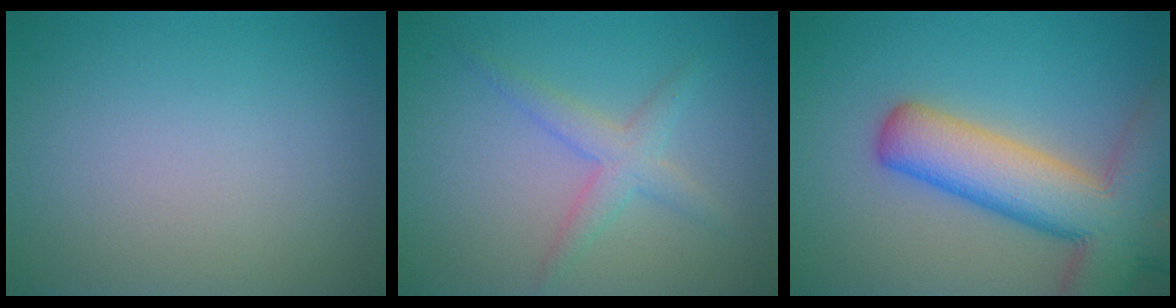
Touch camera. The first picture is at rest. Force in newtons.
{"total": 2.6, "press": 2.6, "slide": 0.1}
{"total": 10.5, "press": 10.5, "slide": 0.7}